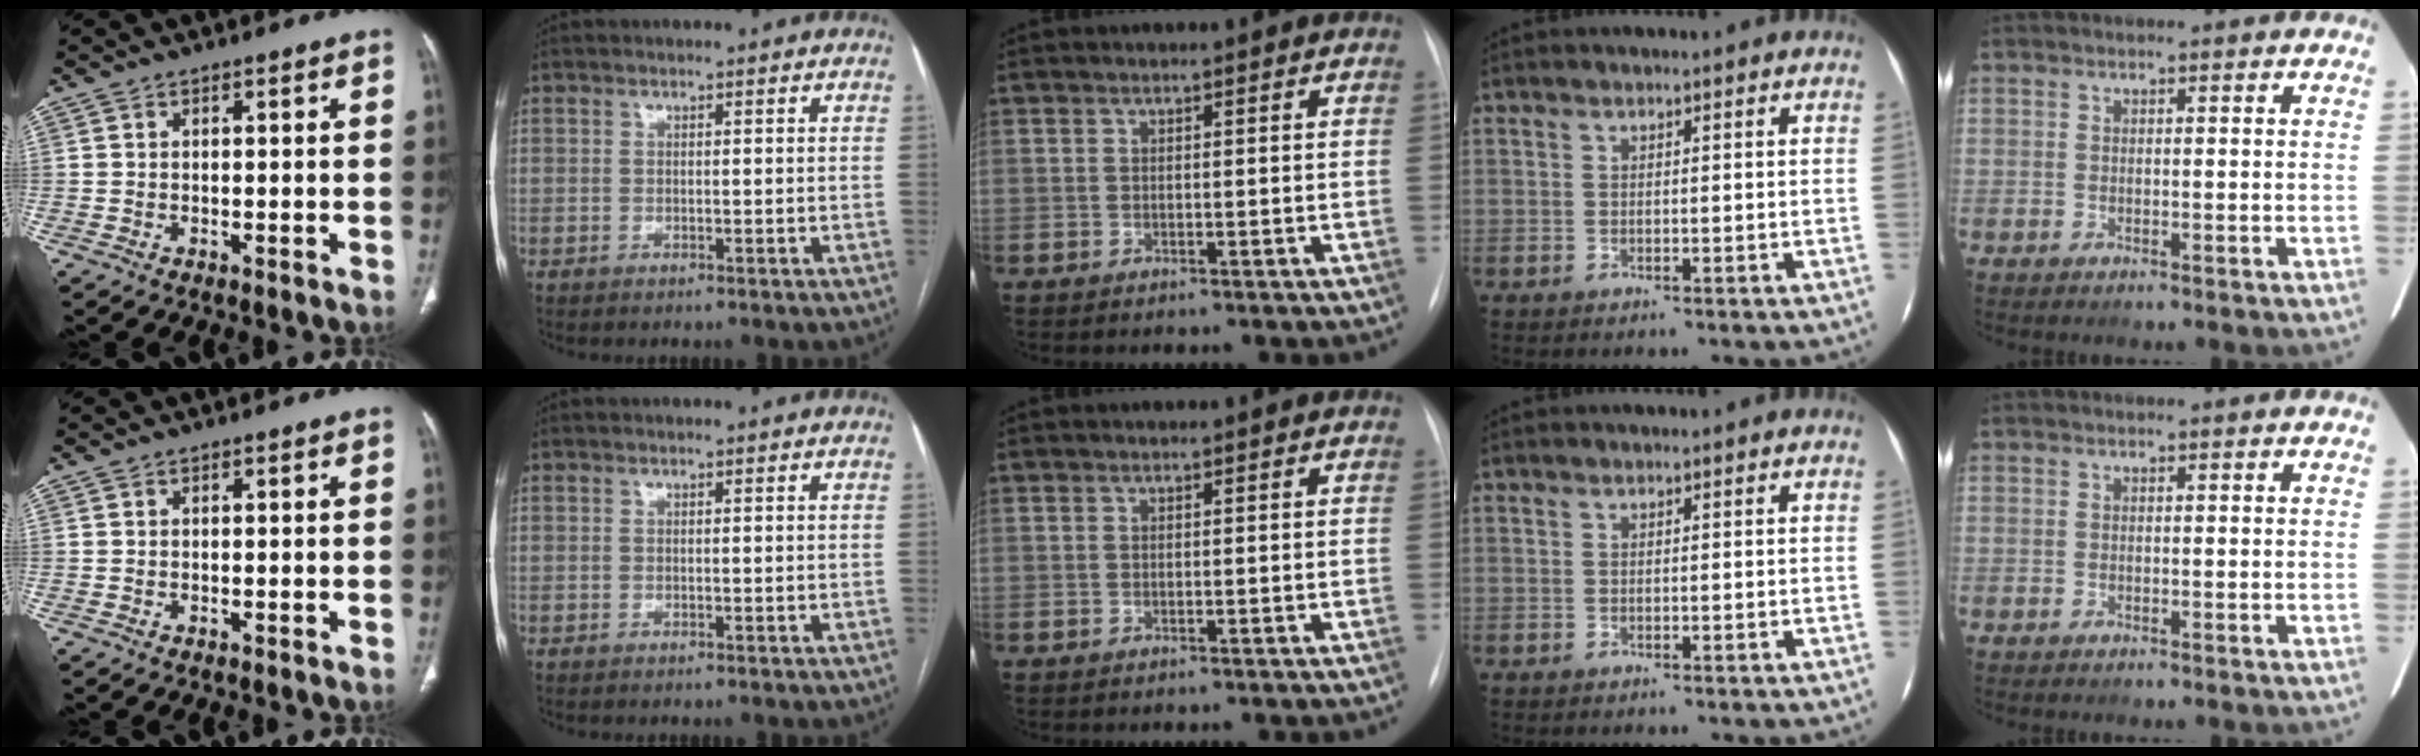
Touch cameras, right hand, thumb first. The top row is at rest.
{}